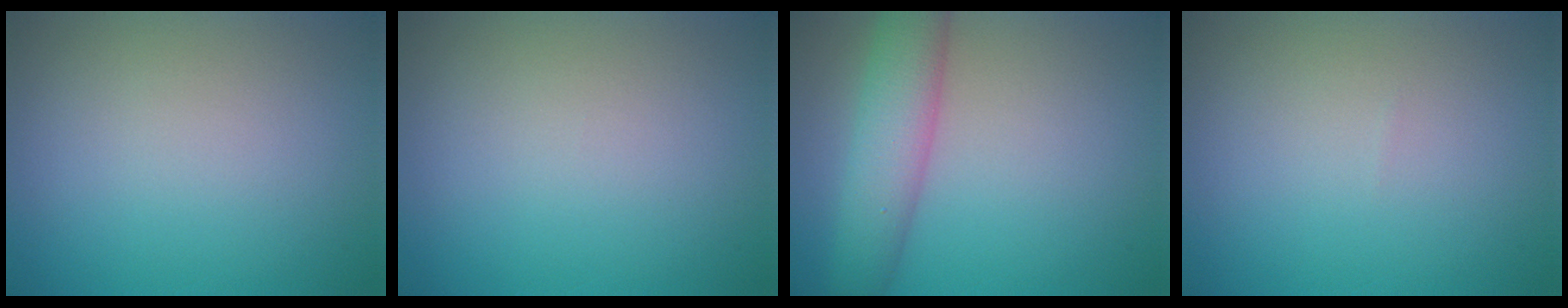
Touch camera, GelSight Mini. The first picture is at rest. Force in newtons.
{"total": 0.0}
{"total": 5.4, "press": 5.4, "slide": 0.2}
{"total": 0.0}